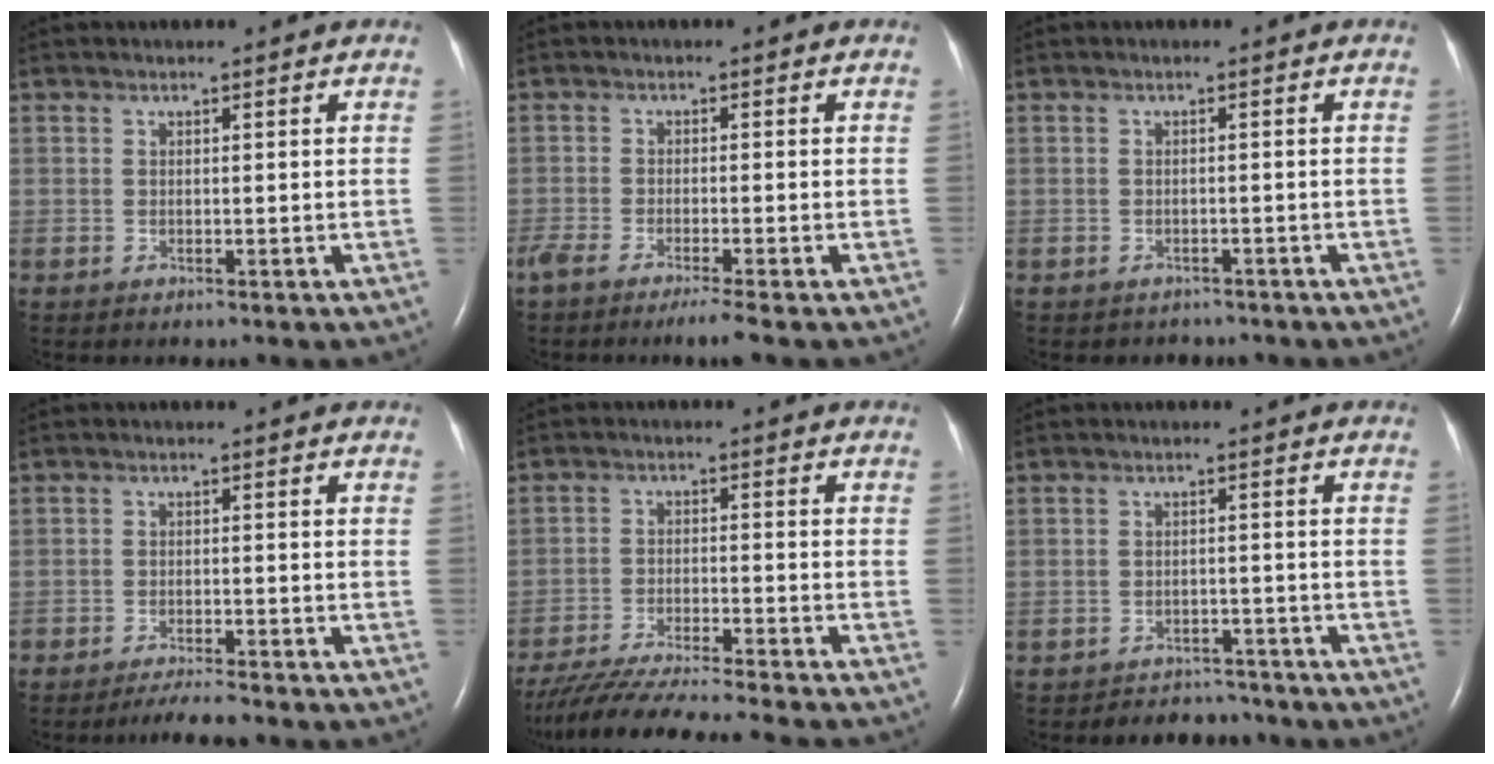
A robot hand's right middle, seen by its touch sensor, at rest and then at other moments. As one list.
[{"total": 5.0, "force": [-3.8, -0.2, 3.3], "torque": [-0.057, -0.013, -0.067]}, {"total": 2.5, "force": [-2.2, 1.3, 0.0], "torque": [-0.010, 0.003, -0.028]}, {"total": 3.8, "force": [-3.5, 0.0, 1.5], "torque": [-0.029, -0.013, -0.059]}, {"total": 16.9, "force": [-15.1, -0.8, 7.5], "torque": [-0.135, -0.037, -0.243]}, {"total": 5.1, "force": [-4.8, 1.8, -0.7], "torque": [0.010, 0.010, -0.066]}]